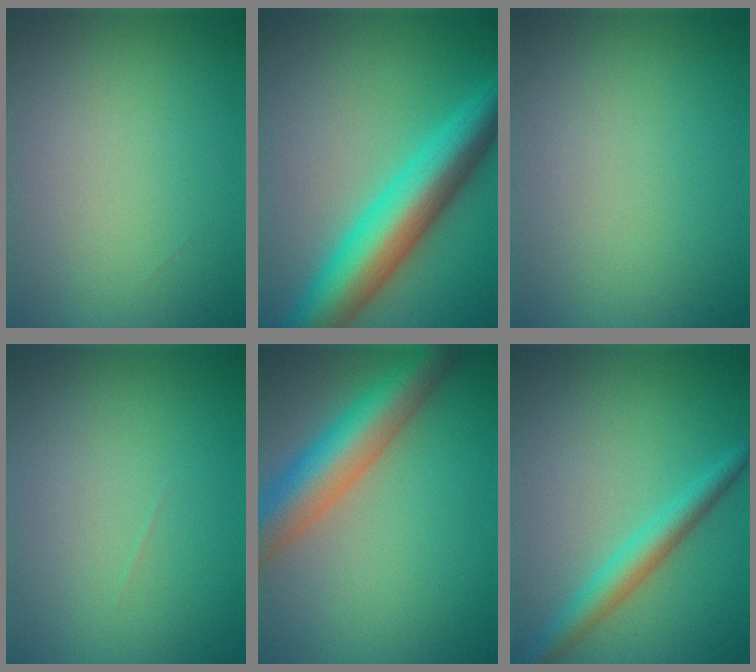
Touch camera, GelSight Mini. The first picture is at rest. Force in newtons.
{"total": 9.0, "press": 9.0, "slide": 0.0}
{"total": 0.0}
{"total": 0.0}
{"total": 7.9, "press": 7.9, "slide": 0.4}
{"total": 3.2, "press": 3.2, "slide": 0.1}